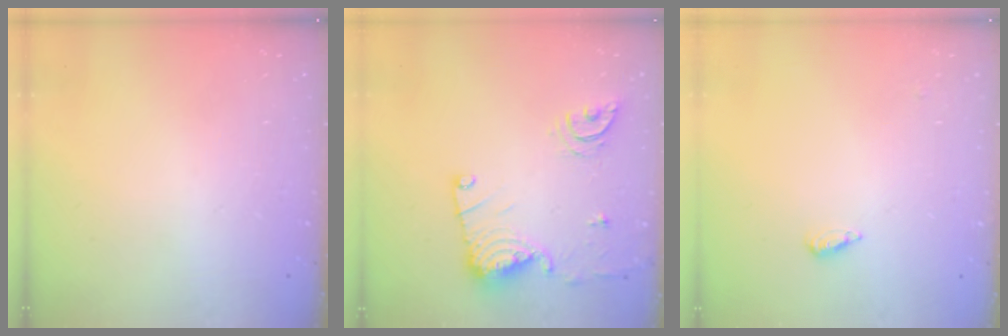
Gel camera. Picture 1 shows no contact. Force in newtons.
{"total": 14.2, "press": 14.2, "slide": 1.4}
{"total": 2.2, "press": 2.2, "slide": 0.5}